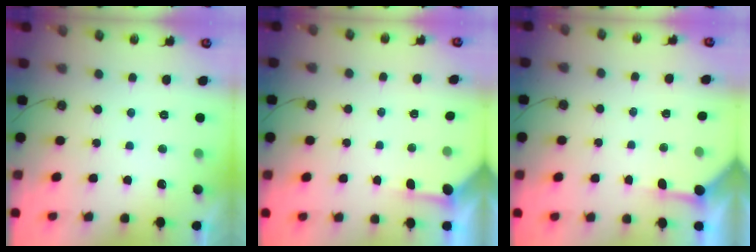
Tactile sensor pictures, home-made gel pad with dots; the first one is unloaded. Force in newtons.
{"total": 2.4, "press": 2.4, "slide": 0.4}
{"total": 3.7, "press": 3.7, "slide": 0.4}